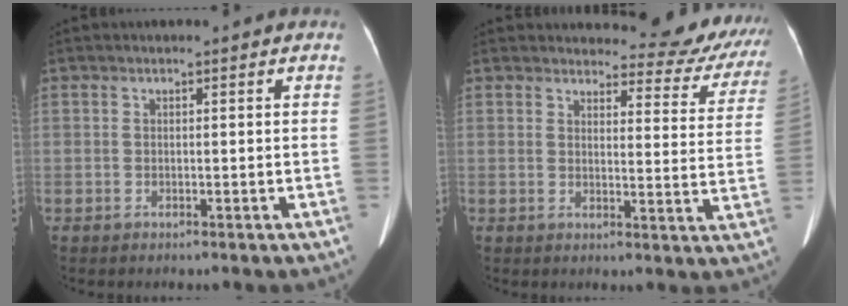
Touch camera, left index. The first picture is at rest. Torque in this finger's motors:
{"motor_torque": [1.01, -1.13, 0.37, 0.03]}